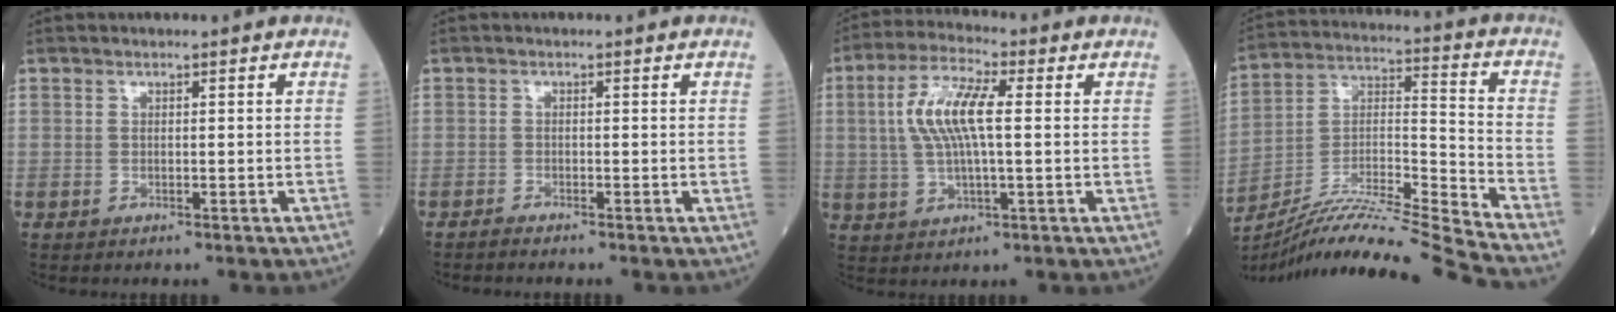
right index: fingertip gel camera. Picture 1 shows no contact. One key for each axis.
{"total": 1.0, "fx": -0.9, "fy": -0.2, "fz": 0.2, "tx": -0.007, "ty": -0.001, "tz": -0.020}
{"total": 9.4, "fx": 1.4, "fy": 2.2, "fz": 9.0, "tx": -0.191, "ty": 0.012, "tz": 0.026}
{"total": 19.7, "fx": -17.9, "fy": -3.0, "fz": 7.7, "tx": -0.149, "ty": -0.001, "tz": -0.312}